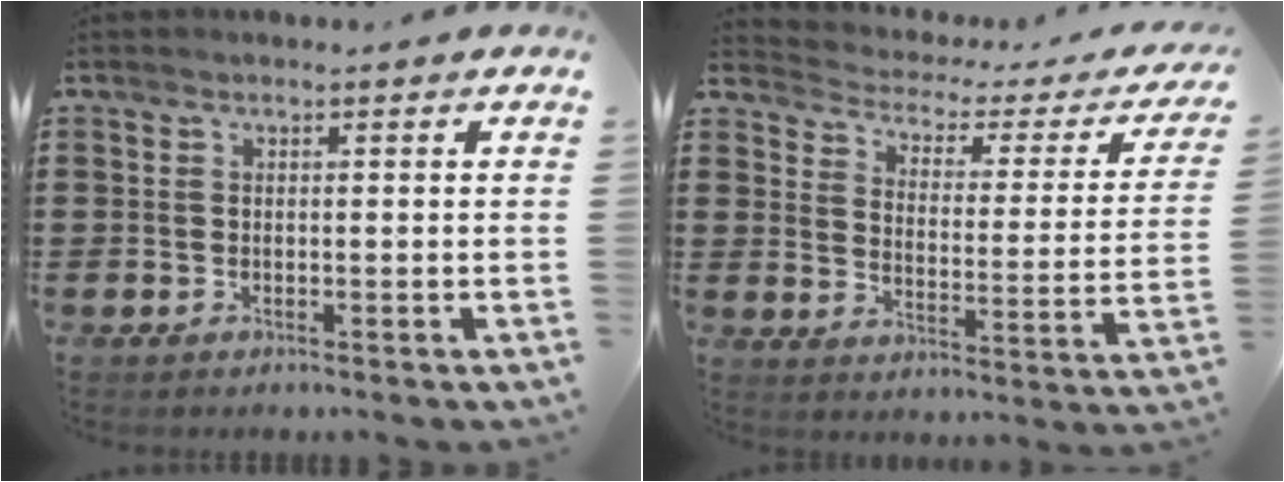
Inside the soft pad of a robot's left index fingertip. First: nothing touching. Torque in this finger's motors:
{"motor_torque": [1.41, -0.73, -0.07, -0.05]}